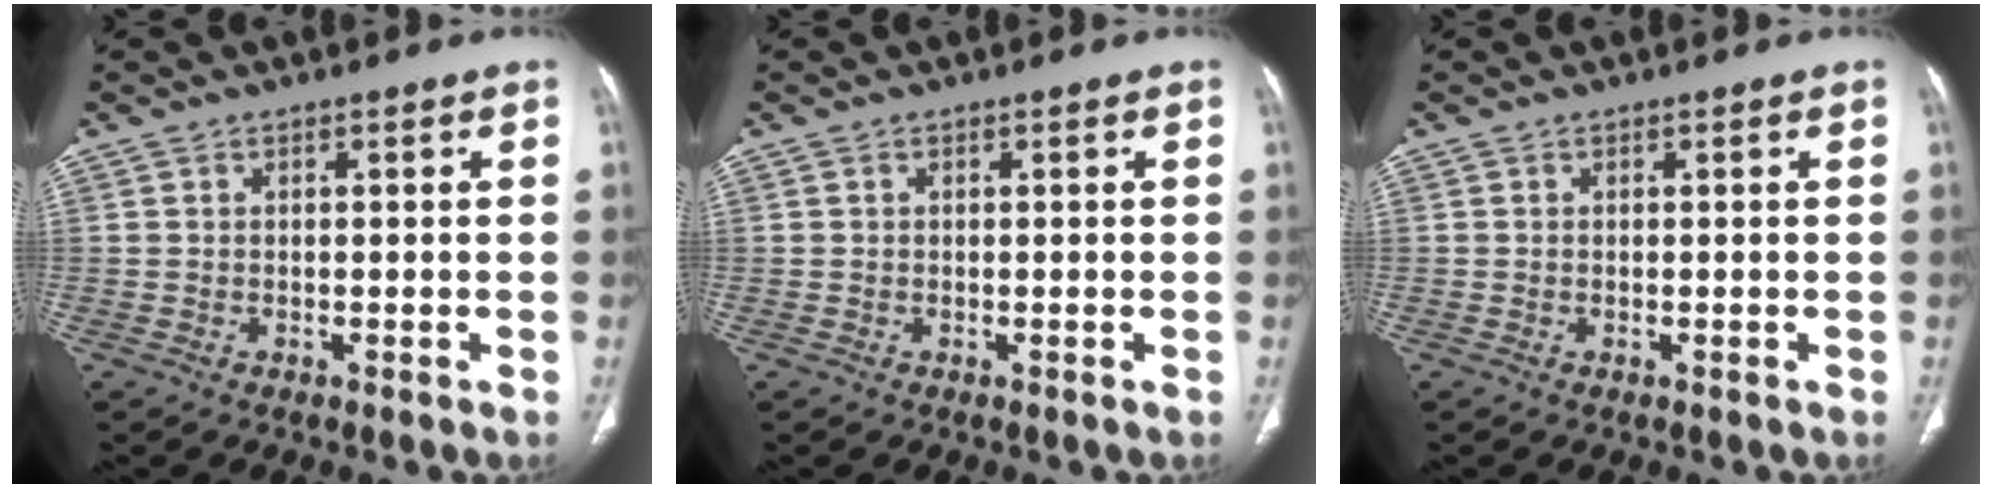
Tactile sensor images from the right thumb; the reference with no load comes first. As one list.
[{"total": 0.0}, {"total": 0.0}]